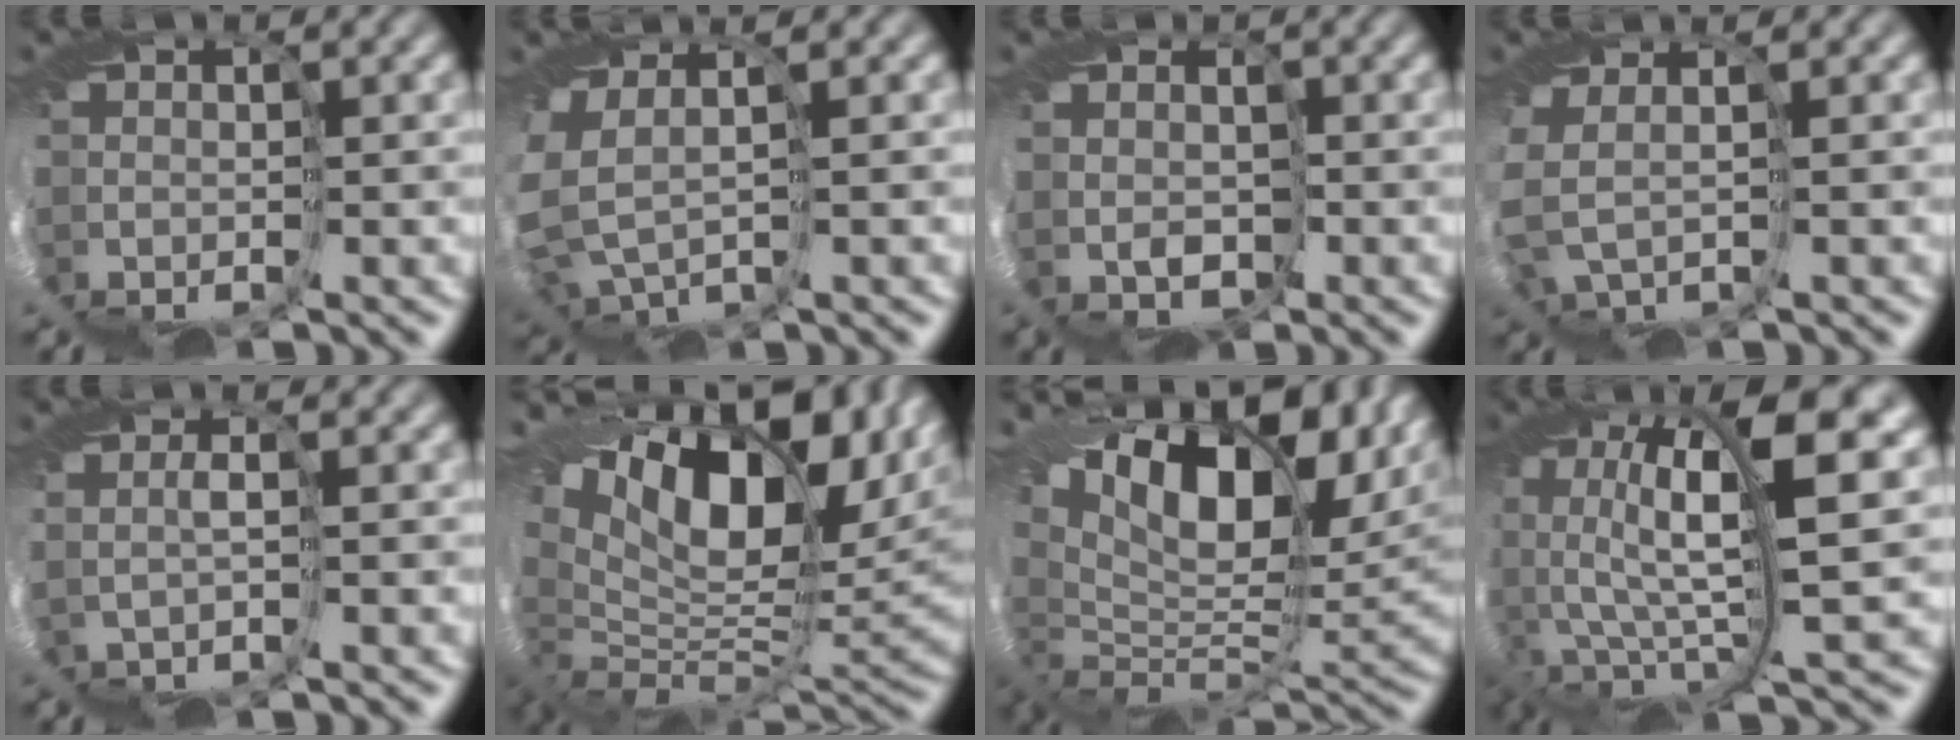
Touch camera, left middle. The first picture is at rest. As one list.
[{"total": 3.0, "force": [1.9, 1.3, 1.9], "torque": [-0.085, -0.024, 0.037]}, {"total": 2.0, "force": [1.9, 0.3, -0.5], "torque": [-0.003, -0.003, 0.031]}, {"total": 2.3, "force": [2.0, -1.2, -0.2], "torque": [-0.027, -0.003, 0.020]}, {"total": 2.9, "force": [2.2, -2.0, -0.2], "torque": [-0.003, 0.006, 0.031]}, {"total": 13.9, "force": [7.9, 5.9, 9.7], "torque": [-0.190, 0.018, 0.134]}, {"total": 14.6, "force": [9.3, 5.5, 9.8], "torque": [-0.190, 0.033, 0.162]}, {"total": 9.8, "force": [3.6, 2.3, 8.8], "torque": [-0.203, 0.000, 0.077]}]